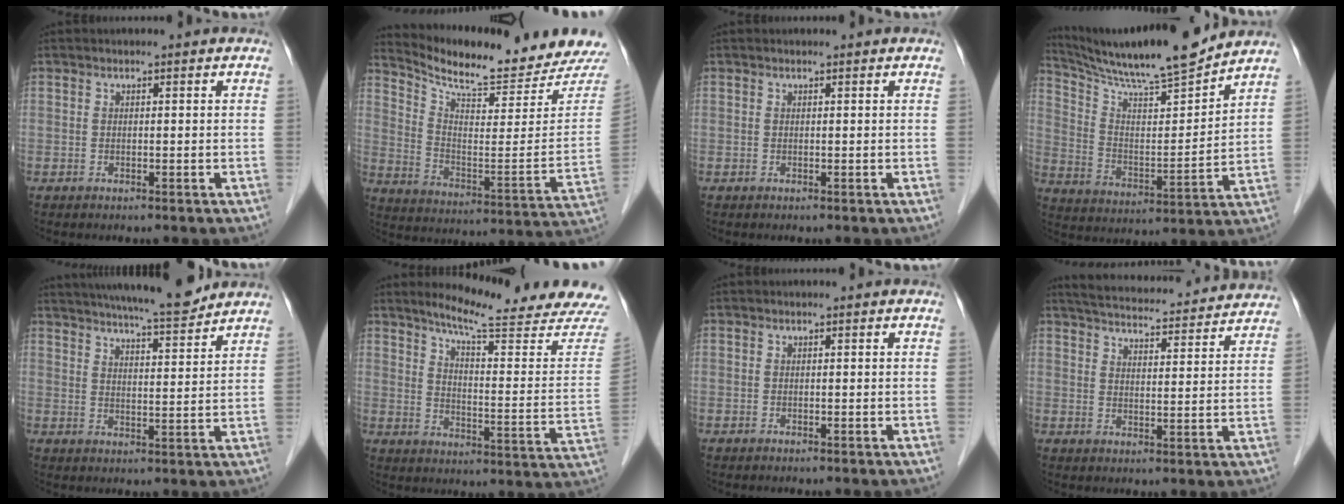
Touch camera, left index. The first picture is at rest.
{"total": 17.7, "force": [17.2, 0.7, 4.2], "torque": [-0.083, -0.087, 0.244]}
{"total": 0.6, "force": [0.6, 0.0, 0.1], "torque": [-0.006, 0.005, 0.010]}
{"total": 17.4, "force": [16.0, 0.2, 7.0], "torque": [-0.127, -0.008, 0.265]}
{"total": 13.7, "force": [12.3, 0.7, 5.8], "torque": [-0.095, 0.000, 0.177]}
{"total": 19.1, "force": [17.5, -0.7, 7.6], "torque": [-0.116, -0.088, 0.222]}
{"total": 0.0}
{"total": 22.4, "force": [20.9, 3.4, 7.2], "torque": [-0.119, 0.007, 0.271]}